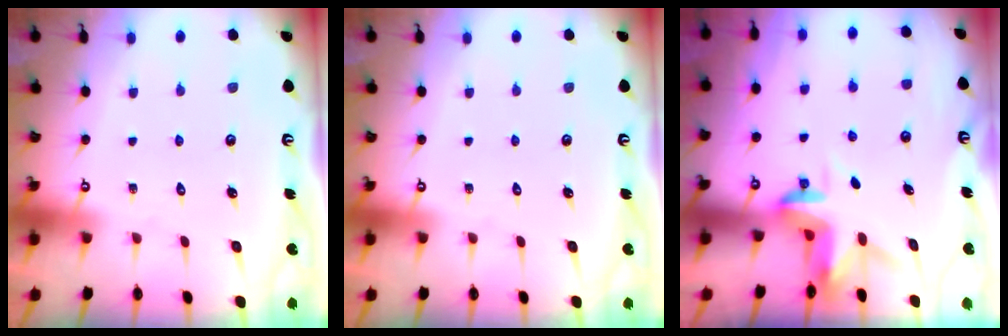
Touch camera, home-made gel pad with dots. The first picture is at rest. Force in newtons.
{"total": 0.0}
{"total": 3.2, "press": 3.2, "slide": 0.4}